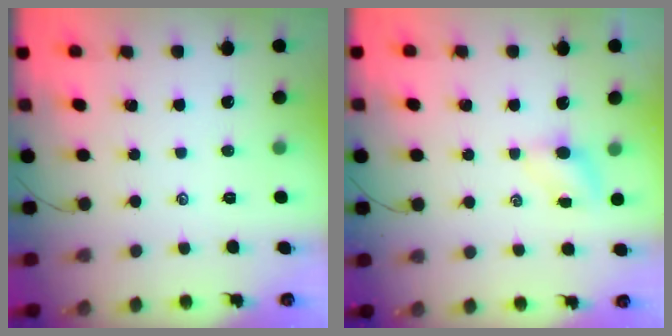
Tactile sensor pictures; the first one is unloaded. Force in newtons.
{"total": 4.2, "press": 4.1, "slide": 0.8}